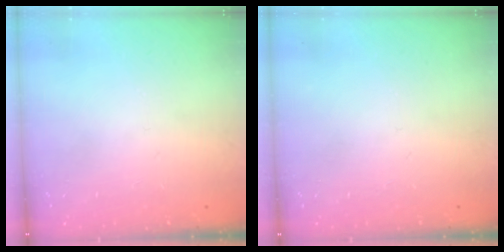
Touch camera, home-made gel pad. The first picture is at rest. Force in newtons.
{"total": 0.0}